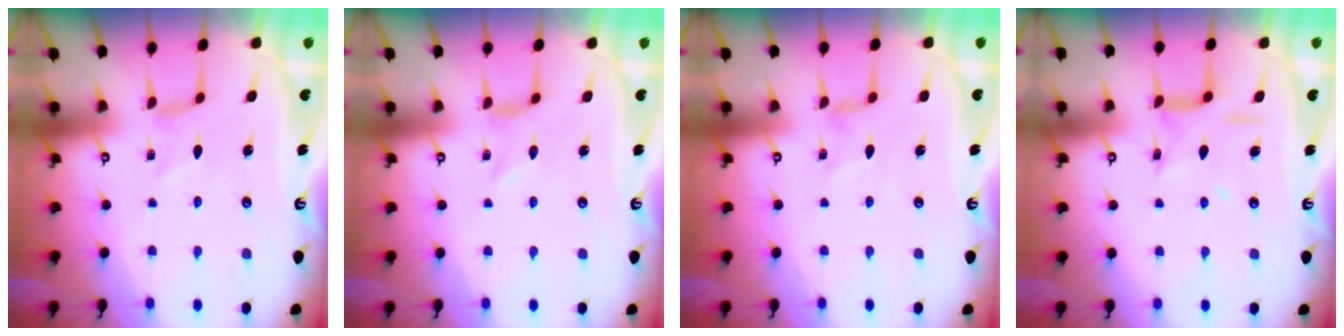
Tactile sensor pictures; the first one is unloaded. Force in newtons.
{"total": 0.9, "press": 0.8, "slide": 0.1}
{"total": 0.9, "press": 0.9, "slide": 0.3}
{"total": 9.9, "press": 9.8, "slide": 0.7}